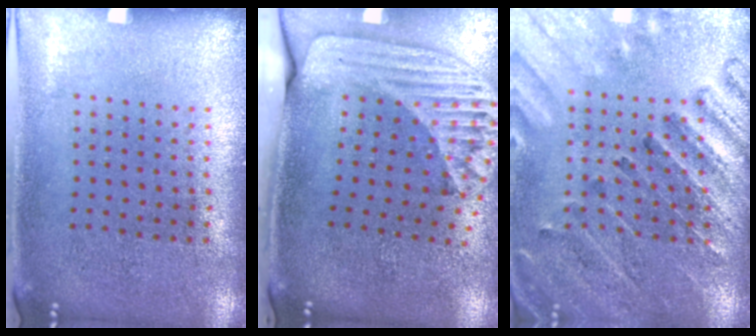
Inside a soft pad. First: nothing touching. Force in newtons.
{"total": 2.3, "press": 1.7, "slide": 1.5}
{"total": 2.6, "press": 2.6, "slide": 0.4}